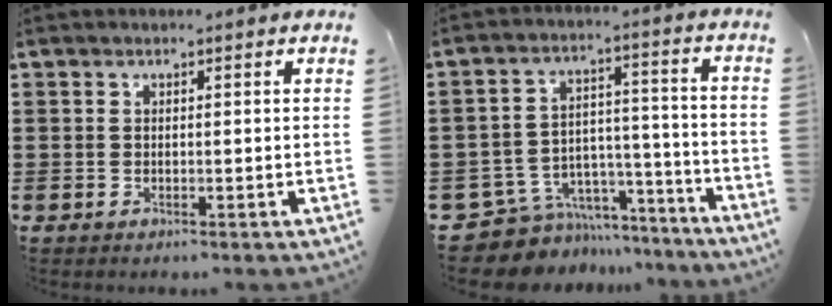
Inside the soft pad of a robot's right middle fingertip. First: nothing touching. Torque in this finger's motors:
{"motor_torque": [-0.11, 0.23, 0.04, -0.01]}